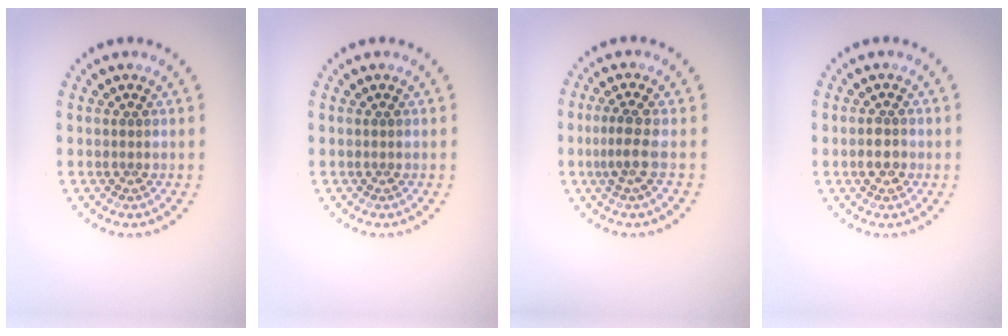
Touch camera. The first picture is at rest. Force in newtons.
{"total": 0.0}
{"total": 2.3, "press": 1.5, "slide": 1.7}
{"total": 1.7, "press": 1.7, "slide": 0.1}